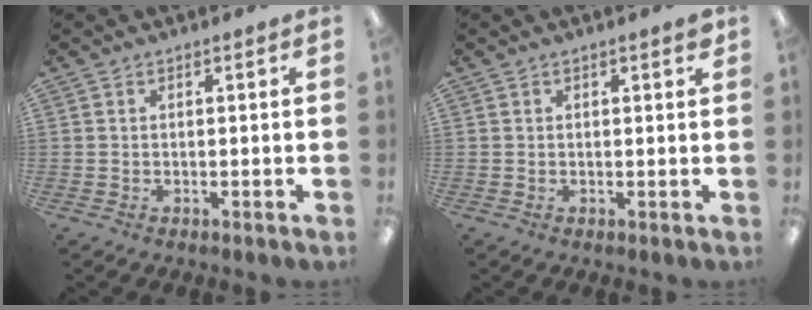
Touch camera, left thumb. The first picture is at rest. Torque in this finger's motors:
{"motor_torque": [0.02, -0.04, -0.39, 0.20, 0.04]}